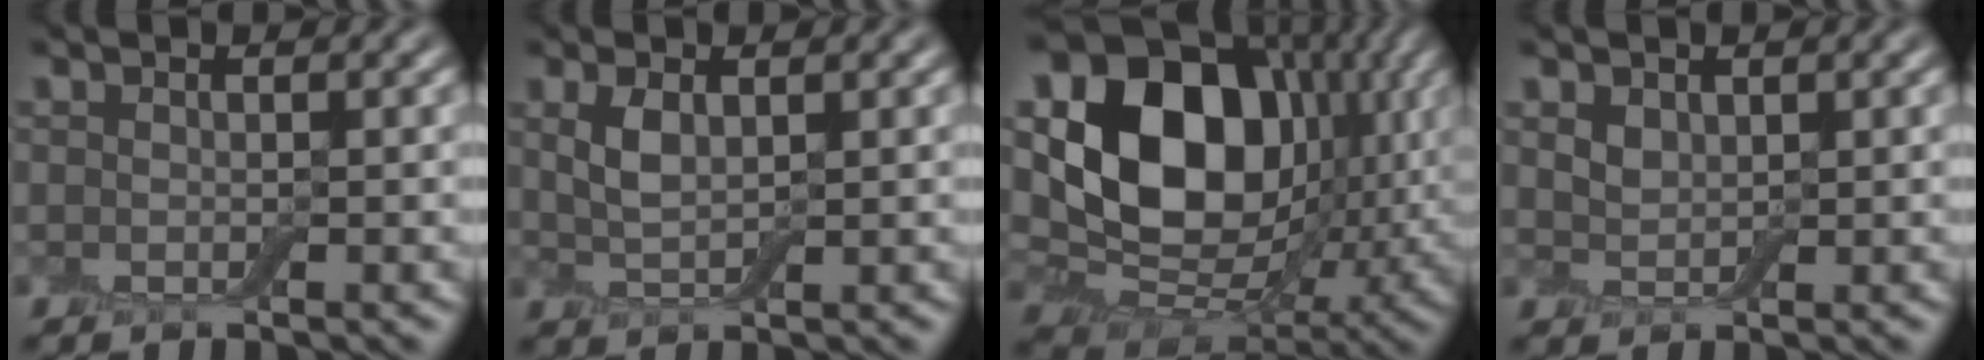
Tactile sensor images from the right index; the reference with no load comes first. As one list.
[{"total": 1.9, "force": [1.0, 0.8, 1.4], "torque": [-0.040, 0.004, 0.022]}, {"total": 15.5, "force": [3.8, 11.6, 9.6], "torque": [-0.193, 0.019, 0.062]}, {"total": 1.3, "force": [1.0, 0.7, 0.3], "torque": [-0.012, 0.003, 0.020]}]